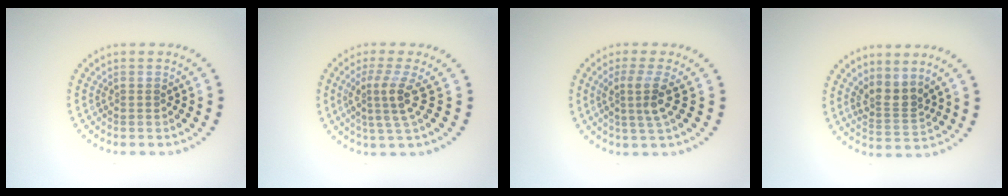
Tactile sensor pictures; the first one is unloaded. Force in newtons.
{"total": 3.1, "press": 2.3, "slide": 2.1}
{"total": 2.7, "press": 1.9, "slide": 1.9}
{"total": 2.6, "press": 1.9, "slide": 1.8}